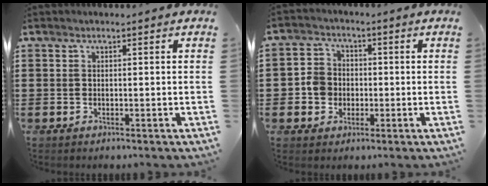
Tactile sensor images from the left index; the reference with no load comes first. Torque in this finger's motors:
{"motor_torque": [1.07, 1.07, 0.27, 0.02]}